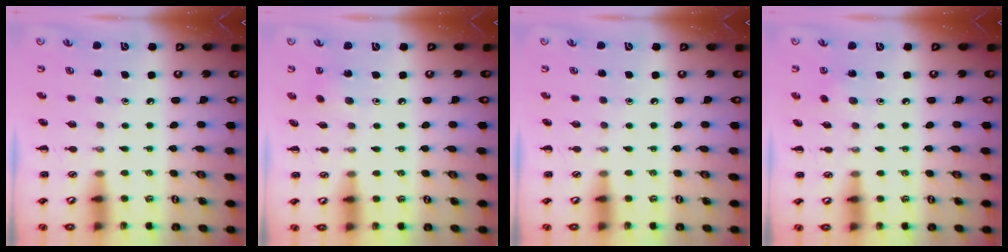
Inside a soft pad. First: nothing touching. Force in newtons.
{"total": 3.6, "press": 3.4, "slide": 1.1}
{"total": 0.0}
{"total": 4.7, "press": 4.5, "slide": 1.3}